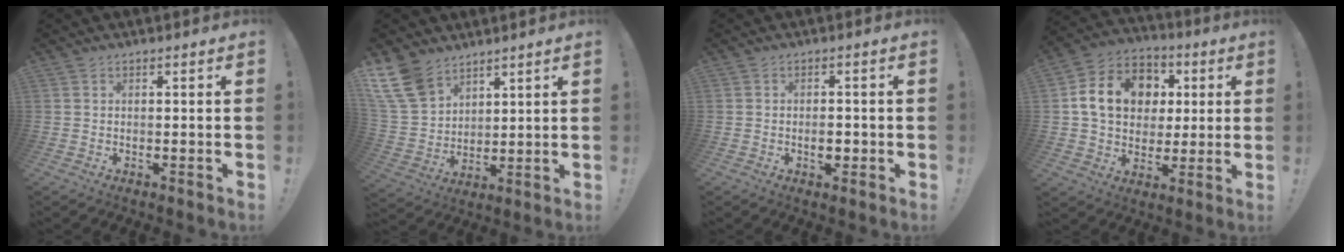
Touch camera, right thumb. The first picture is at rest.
{"total": 13.8, "force": [9.3, 8.5, 5.7], "torque": [-0.118, -0.055, 0.183]}
{"total": 3.1, "force": [-0.9, 1.9, 2.3], "torque": [-0.023, 0.000, -0.018]}
{"total": 16.9, "force": [3.9, 13.6, 9.3], "torque": [-0.135, 0.006, 0.084]}